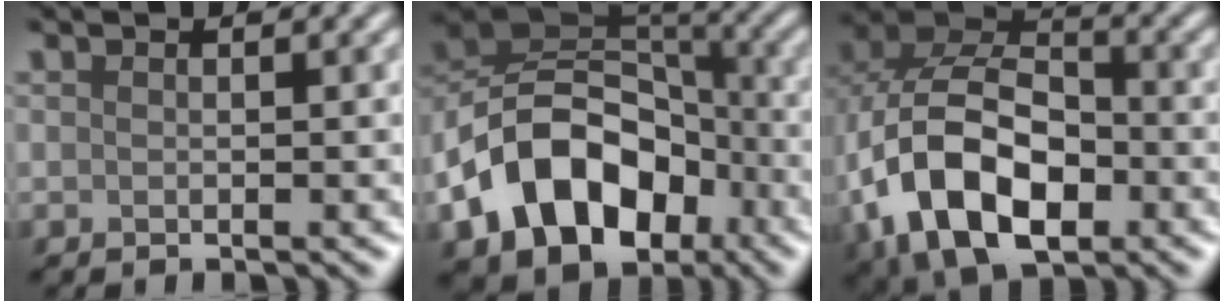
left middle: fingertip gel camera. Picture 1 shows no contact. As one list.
[{"total": 12.8, "force": [-4.7, 8.8, 8.0], "torque": [-0.154, 0.001, -0.089]}, {"total": 13.4, "force": [-4.2, 8.6, 9.4], "torque": [-0.195, -0.019, -0.081]}]